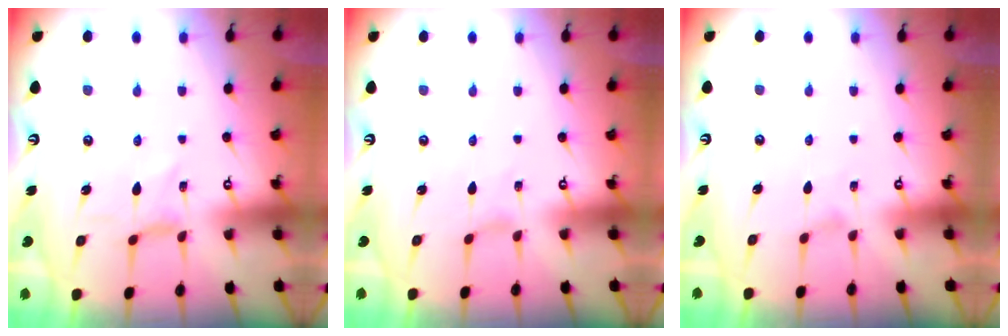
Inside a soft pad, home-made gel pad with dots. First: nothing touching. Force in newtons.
{"total": 0.6, "press": 0.6, "slide": 0.2}
{"total": 0.7, "press": 0.7, "slide": 0.2}